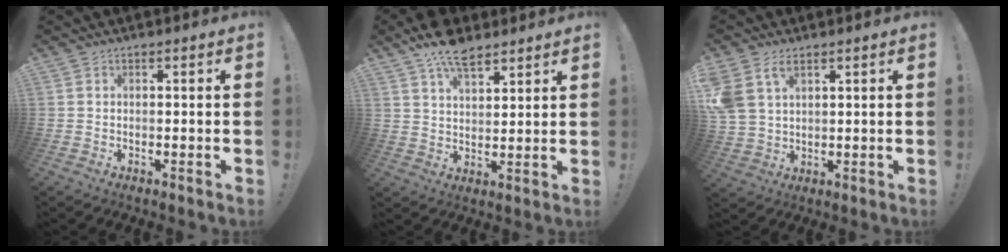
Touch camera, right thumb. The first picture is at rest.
{"total": 10.7, "force": [7.6, 4.5, 6.0], "torque": [-0.096, -0.040, 0.139]}
{"total": 7.2, "force": [3.9, 4.7, 3.8], "torque": [-0.086, -0.012, 0.078]}